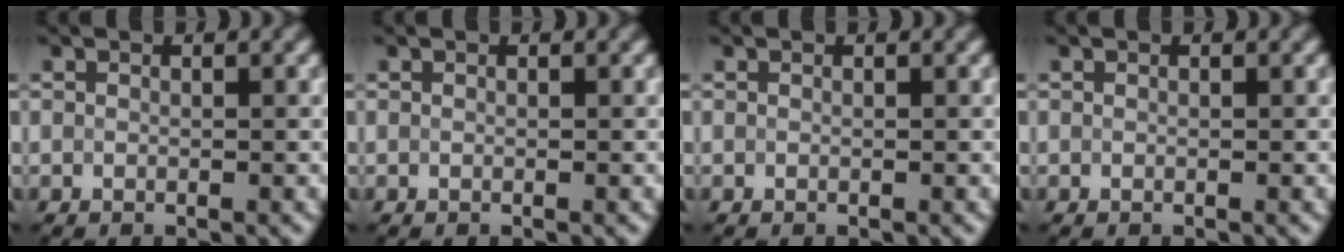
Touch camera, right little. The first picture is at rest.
{"total": 0.0}
{"total": 0.0}
{"total": 0.0}